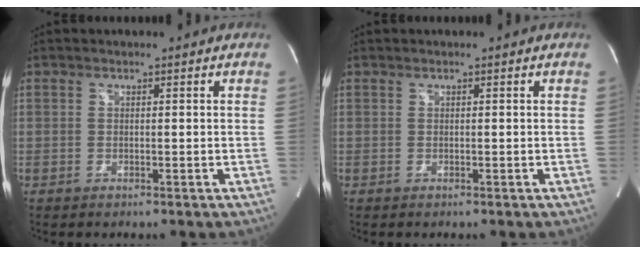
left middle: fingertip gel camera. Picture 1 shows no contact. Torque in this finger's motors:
{"motor_torque": [0.07, 0.12, 0.00, 0.00]}